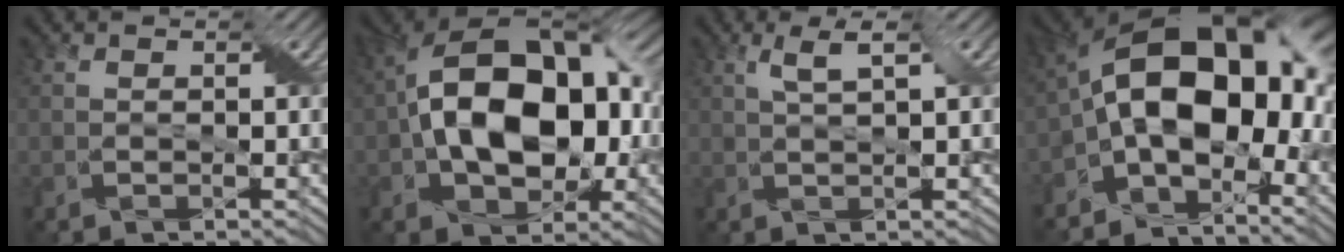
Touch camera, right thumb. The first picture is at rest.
{"total": 16.7, "force": [0.0, 10.7, 12.9], "torque": [-0.217, 0.012, -0.009]}
{"total": 2.3, "force": [1.5, -0.3, 1.7], "torque": [-0.039, 0.009, 0.027]}
{"total": 16.5, "force": [-2.2, 10.0, 12.9], "torque": [-0.207, 0.002, -0.038]}